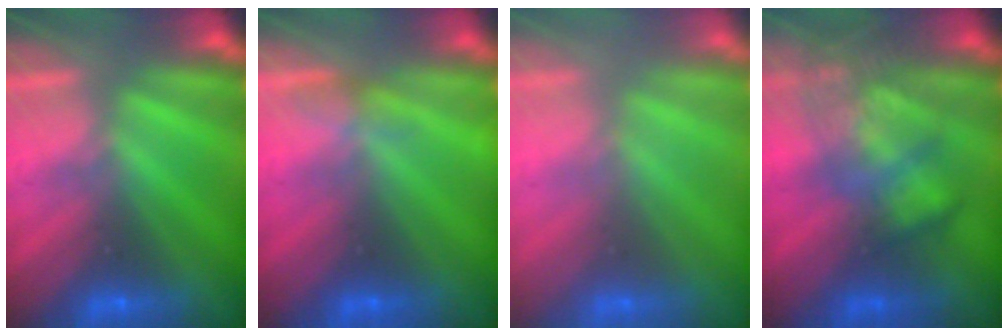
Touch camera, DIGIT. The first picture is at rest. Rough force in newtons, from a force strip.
{"total": 3.5}
{"total": 2.7}
{"total": 3.9}